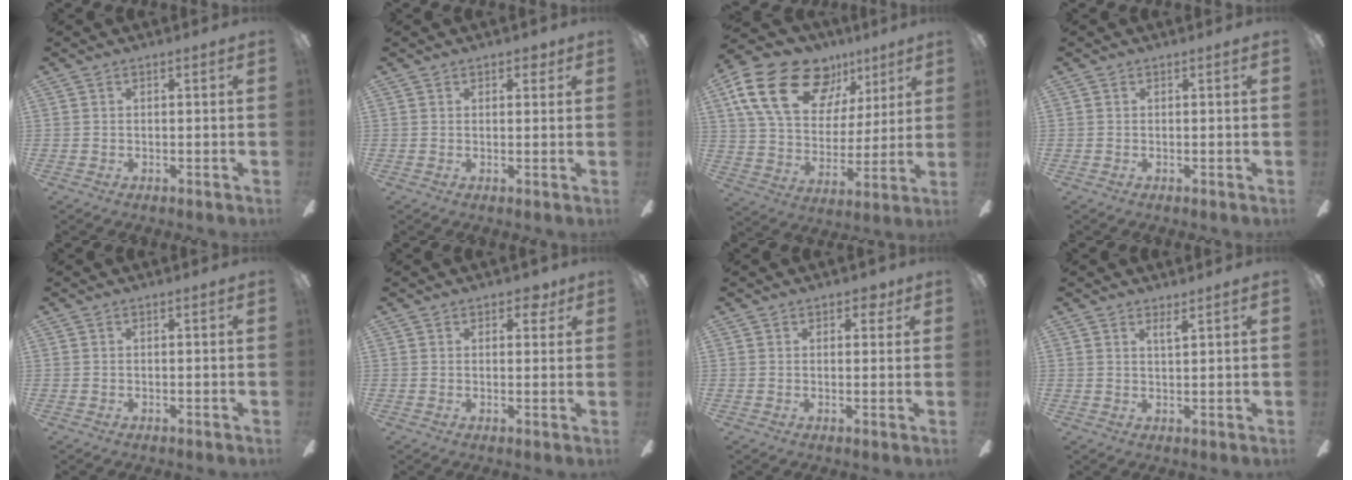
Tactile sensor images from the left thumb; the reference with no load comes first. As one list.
[{"total": 2.3, "force": [1.4, 1.2, 1.3], "torque": [-0.010, -0.003, 0.021]}, {"total": 22.8, "force": [11.9, 14.0, 13.5], "torque": [-0.244, -0.046, 0.217]}, {"total": 0.0}, {"total": 0.0}, {"total": 3.6, "force": [2.2, 2.0, 2.0], "torque": [-0.011, -0.006, 0.032]}, {"total": 3.0, "force": [1.8, 1.7, 1.8], "torque": [-0.014, -0.004, 0.026]}, {"total": 2.4, "force": [2.0, 0.3, 1.3], "torque": [-0.023, -0.005, 0.034]}]